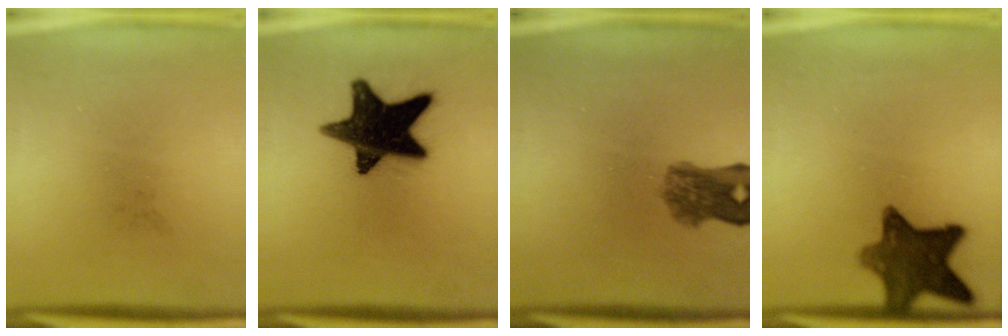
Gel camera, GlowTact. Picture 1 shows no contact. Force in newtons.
{"total": 17.6}
{"total": 5.6}
{"total": 10.5}